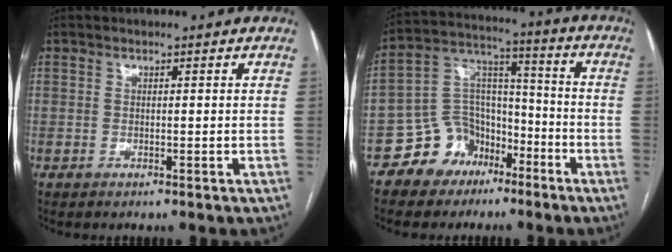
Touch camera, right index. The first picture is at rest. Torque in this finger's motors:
{"motor_torque": [0.90, -0.87, 0.28, -0.01]}